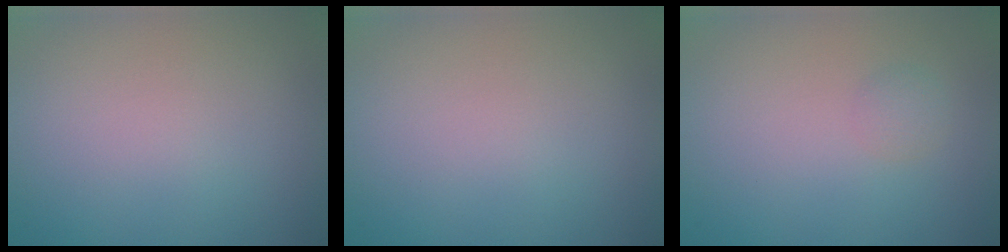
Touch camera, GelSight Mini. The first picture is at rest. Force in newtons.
{"total": 0.0}
{"total": 1.0, "press": 1.0, "slide": 0.0}